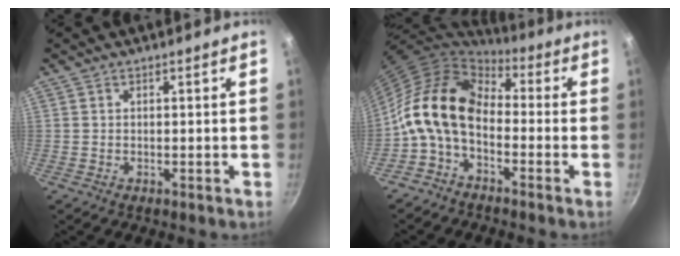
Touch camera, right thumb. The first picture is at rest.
{"total": 13.6, "force": [-1.7, 8.8, 10.3], "torque": [-0.176, 0.038, -0.052]}